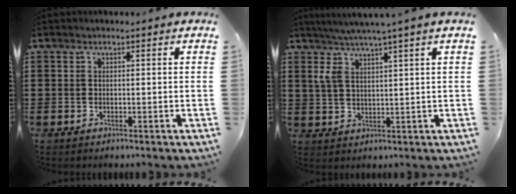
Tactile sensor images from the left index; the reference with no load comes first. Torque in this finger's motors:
{"motor_torque": [1.11, -1.03, 0.73, 0.21]}